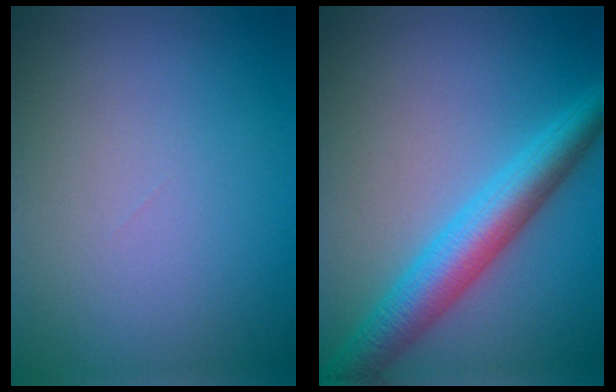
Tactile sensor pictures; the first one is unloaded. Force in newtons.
{"total": 5.8, "press": 5.8, "slide": 0.1}